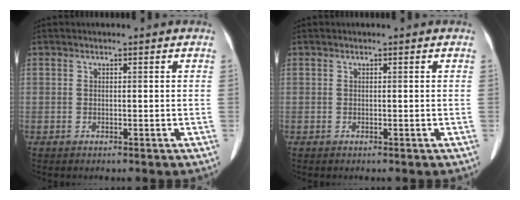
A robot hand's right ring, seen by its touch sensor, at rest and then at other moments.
{"total": 0.0}